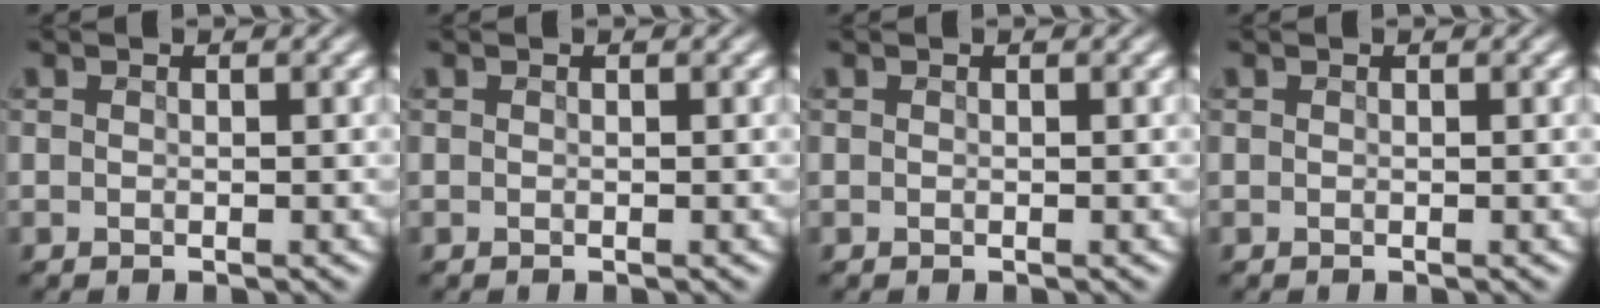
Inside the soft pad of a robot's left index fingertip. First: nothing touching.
{"total": 0.0}
{"total": 0.0}
{"total": 0.0}